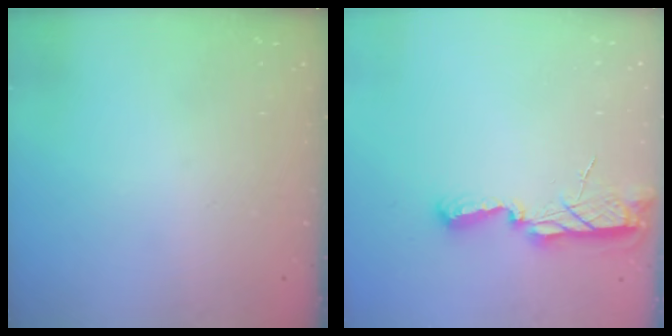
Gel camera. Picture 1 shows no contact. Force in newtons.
{"total": 7.5, "press": 7.5, "slide": 0.8}